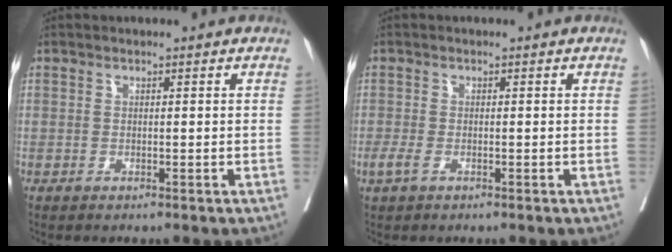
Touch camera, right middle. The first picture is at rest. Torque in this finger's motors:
{"motor_torque": [-0.18, -0.10, 0.19, 0.04]}